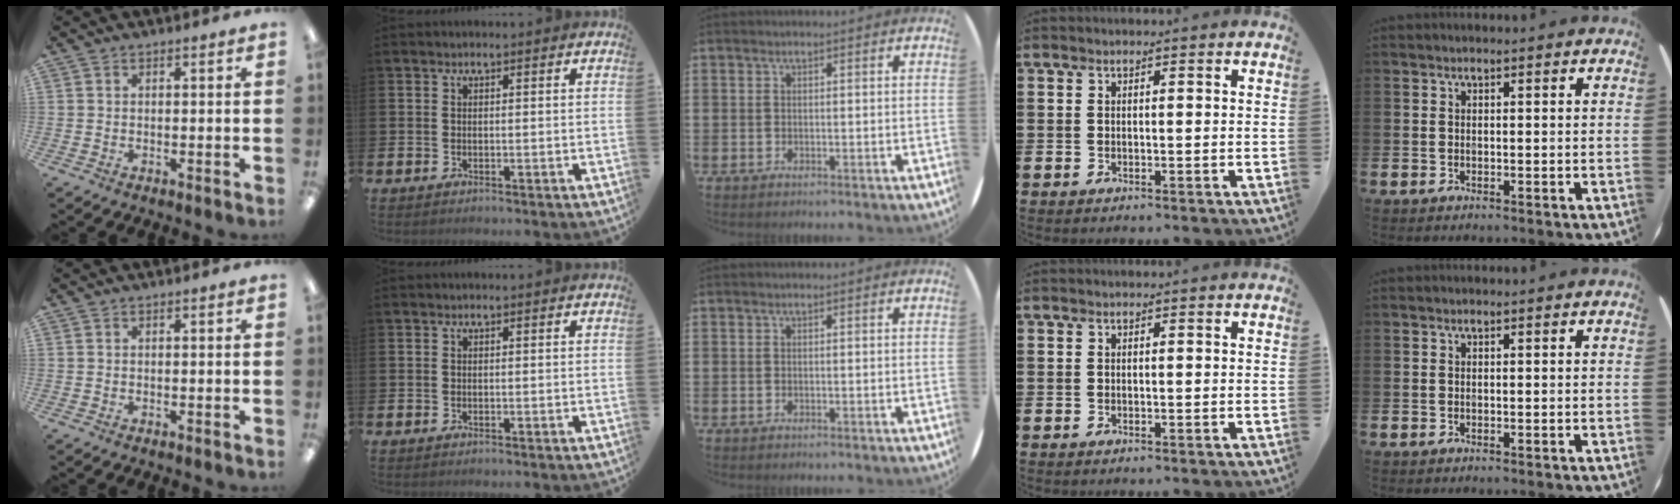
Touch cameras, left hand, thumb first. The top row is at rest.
{}